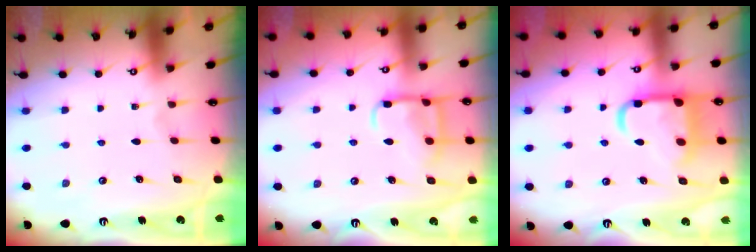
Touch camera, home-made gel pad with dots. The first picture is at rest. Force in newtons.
{"total": 11.2, "press": 11.1, "slide": 1.2}
{"total": 15.2, "press": 15.1, "slide": 1.4}